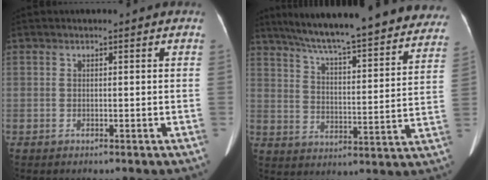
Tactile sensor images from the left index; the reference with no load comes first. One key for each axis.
{"total": 30.6, "fx": 26.9, "fy": 4.5, "fz": 14.0, "tx": -0.223, "ty": -0.044, "tz": 0.341}